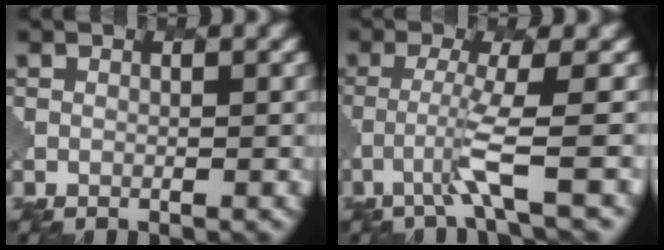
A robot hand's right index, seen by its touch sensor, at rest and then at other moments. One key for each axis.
{"total": 3.2, "fx": -1.3, "fy": -0.2, "fz": 2.9, "tx": -0.062, "ty": -0.001, "tz": -0.036}